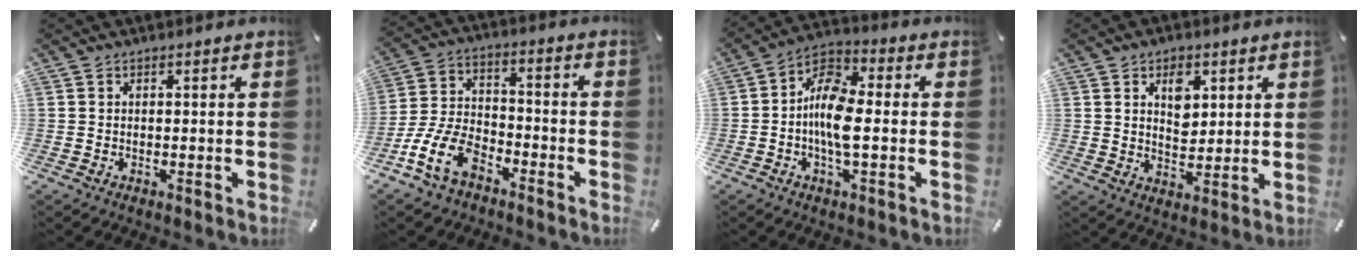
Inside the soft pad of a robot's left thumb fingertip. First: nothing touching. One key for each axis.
{"total": 12.6, "fx": -8.0, "fy": 7.1, "fz": 6.7, "tx": -0.139, "ty": 0.042, "tz": -0.151}
{"total": 10.6, "fx": -1.9, "fy": 5.0, "fz": 9.2, "tx": -0.185, "ty": 0.009, "tz": -0.033}
{"total": 6.3, "fx": 2.9, "fy": 4.6, "fz": 3.2, "tx": -0.026, "ty": -0.015, "tz": 0.045}